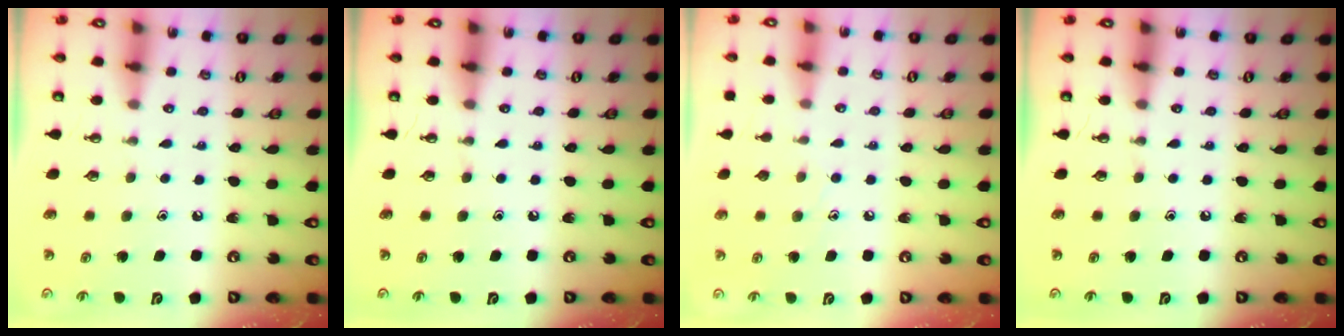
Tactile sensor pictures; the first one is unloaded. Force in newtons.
{"total": 0.0}
{"total": 6.7, "press": 6.7, "slide": 0.8}
{"total": 0.0}